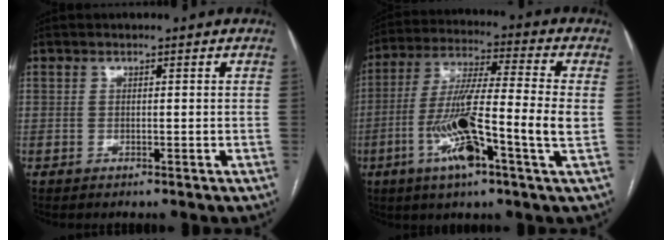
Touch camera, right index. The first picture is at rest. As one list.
[{"total": 15.3, "force": [-3.6, 0.4, 14.8], "torque": [-0.282, -0.004, -0.074]}]